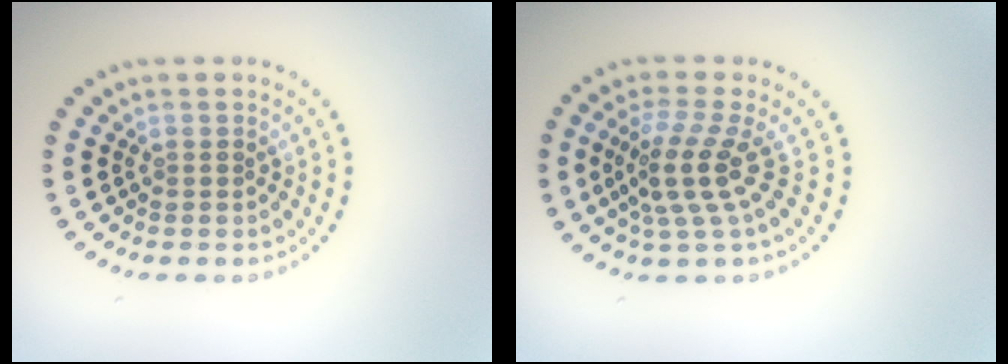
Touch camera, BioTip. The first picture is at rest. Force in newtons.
{"total": 3.7, "press": 2.6, "slide": 2.6}